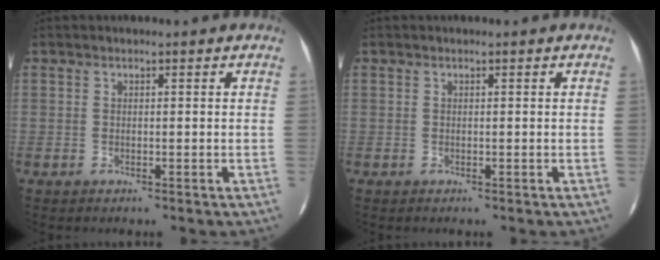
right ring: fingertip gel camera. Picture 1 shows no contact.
{"total": 0.0}